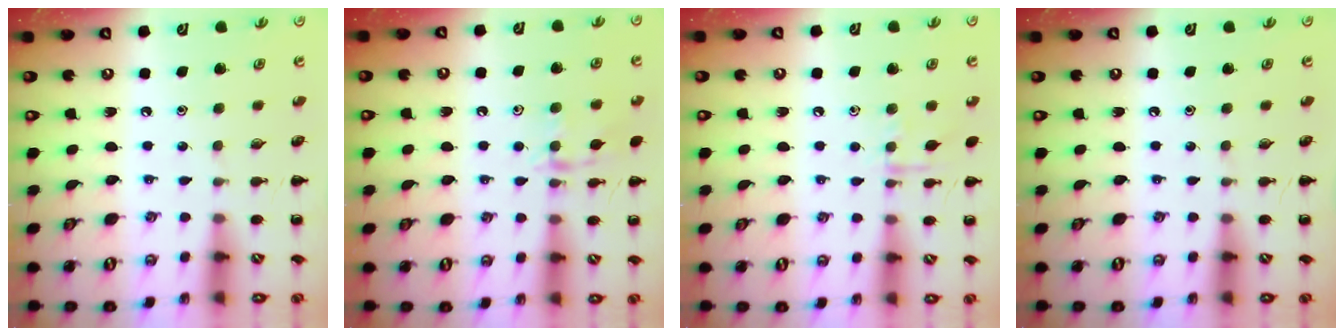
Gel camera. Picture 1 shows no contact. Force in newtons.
{"total": 10.7, "press": 10.7, "slide": 0.6}
{"total": 6.9, "press": 6.9, "slide": 1.0}
{"total": 0.0}